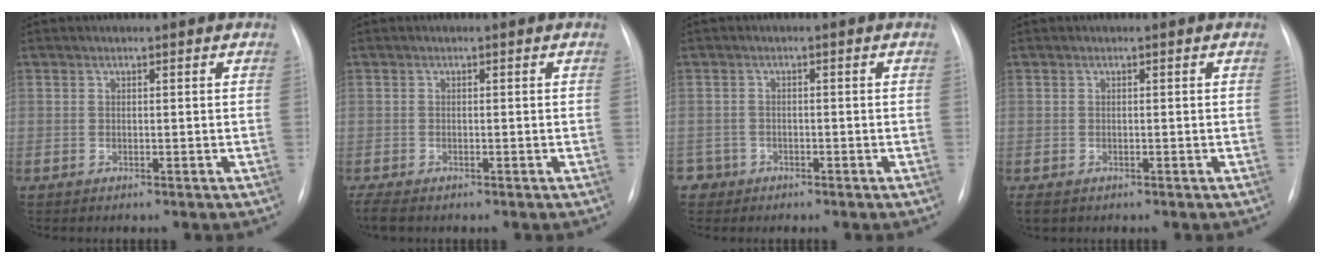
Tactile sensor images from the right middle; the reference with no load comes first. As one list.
[{"total": 3.5, "force": [-2.6, 1.2, 1.9], "torque": [-0.041, -0.012, -0.040]}, {"total": 2.4, "force": [-1.5, 1.8, -0.6], "torque": [0.009, 0.009, -0.030]}, {"total": 2.2, "force": [-1.4, 1.3, 1.0], "torque": [-0.020, -0.004, -0.018]}]